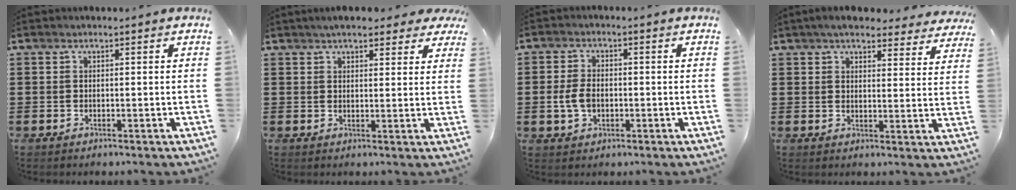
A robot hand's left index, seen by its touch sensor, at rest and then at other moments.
{"total": 4.4, "force": [3.8, 1.1, 1.9], "torque": [-0.040, -0.002, 0.068]}
{"total": 4.2, "force": [-0.6, 2.8, 3.1], "torque": [-0.081, -0.002, -0.017]}
{"total": 5.0, "force": [4.6, 1.0, 1.6], "torque": [-0.041, -0.014, 0.082]}